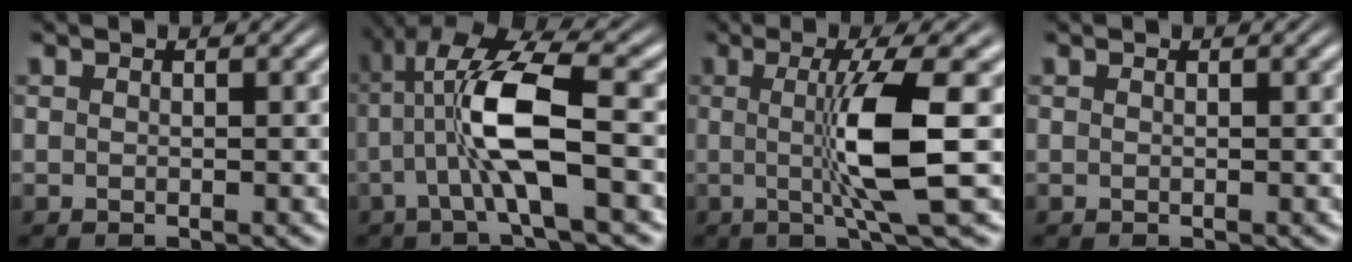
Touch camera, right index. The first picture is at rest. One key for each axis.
{"total": 6.9, "fx": 0.7, "fy": 2.5, "fz": 6.4, "tx": -0.128, "ty": -0.004, "tz": 0.012}
{"total": 6.5, "fx": 0.4, "fy": 0.0, "fz": 6.5, "tx": -0.118, "ty": -0.006, "tz": 0.011}
{"total": 0.0}